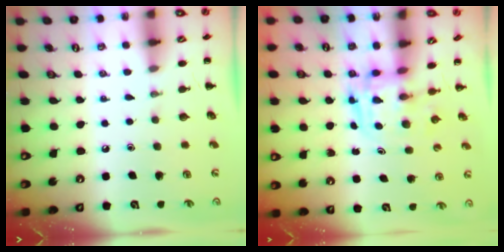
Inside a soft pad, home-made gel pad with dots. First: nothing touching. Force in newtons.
{"total": 3.3, "press": 3.3, "slide": 0.5}